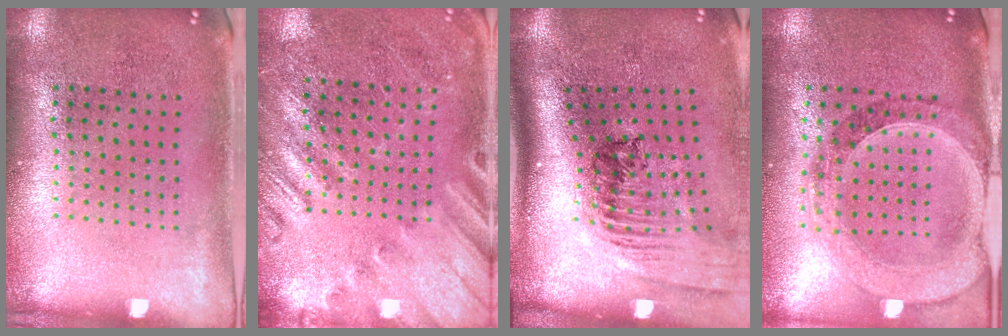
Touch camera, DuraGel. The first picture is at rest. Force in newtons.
{"total": 2.3, "press": 2.2, "slide": 0.6}
{"total": 2.4, "press": 1.7, "slide": 1.7}
{"total": 1.4, "press": 1.4, "slide": 0.3}